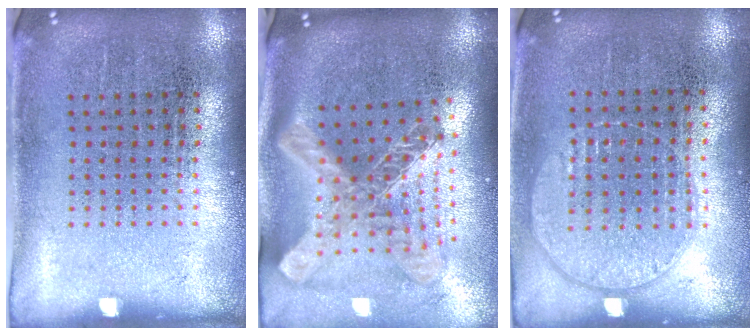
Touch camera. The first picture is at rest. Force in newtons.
{"total": 2.8, "press": 1.9, "slide": 2.1}
{"total": 1.0, "press": 0.9, "slide": 0.4}